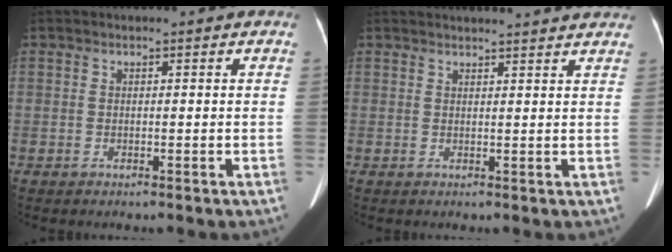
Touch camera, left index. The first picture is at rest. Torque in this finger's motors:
{"motor_torque": [0.00, -0.49, -0.07, 0.01]}